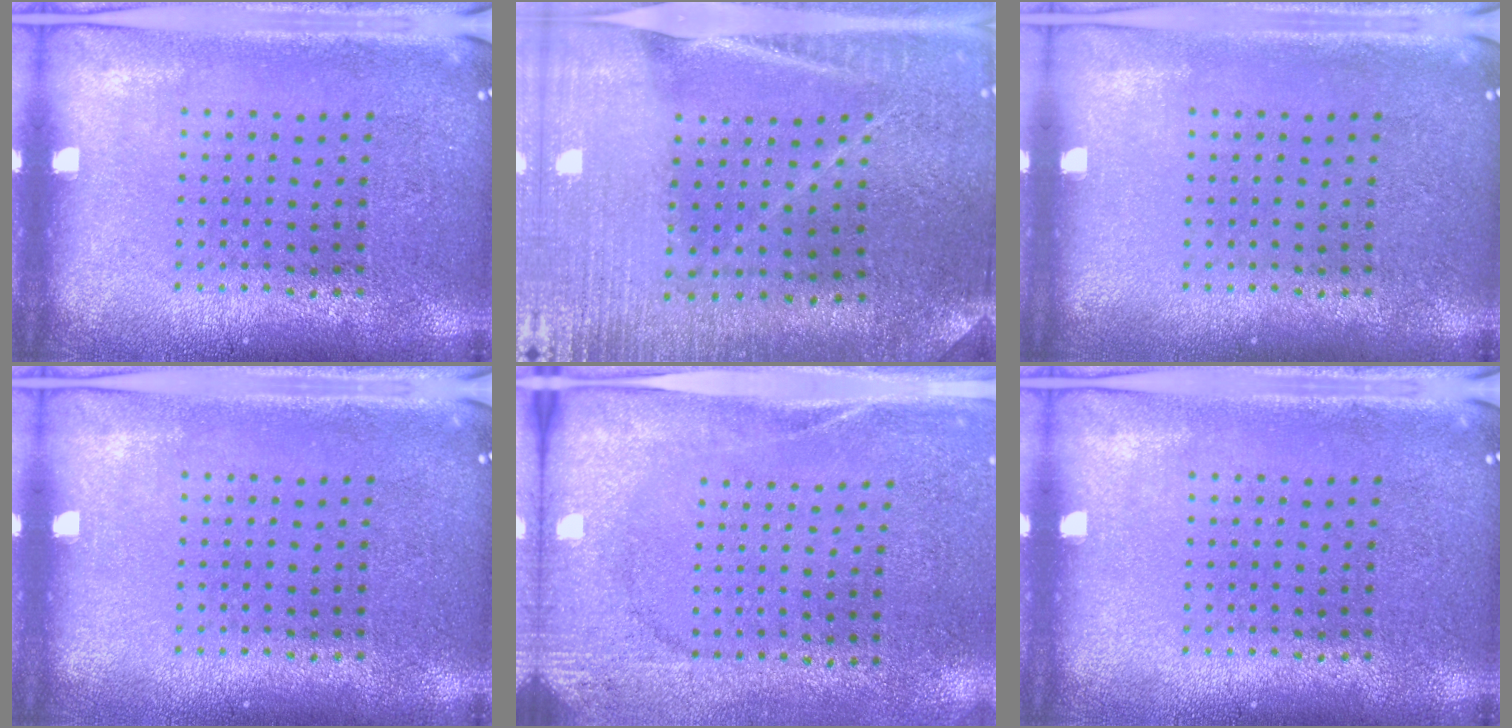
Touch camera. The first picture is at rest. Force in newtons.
{"total": 1.2, "press": 1.2, "slide": 0.1}
{"total": 0.0}
{"total": 0.0}
{"total": 2.6, "press": 2.0, "slide": 1.6}
{"total": 0.0}